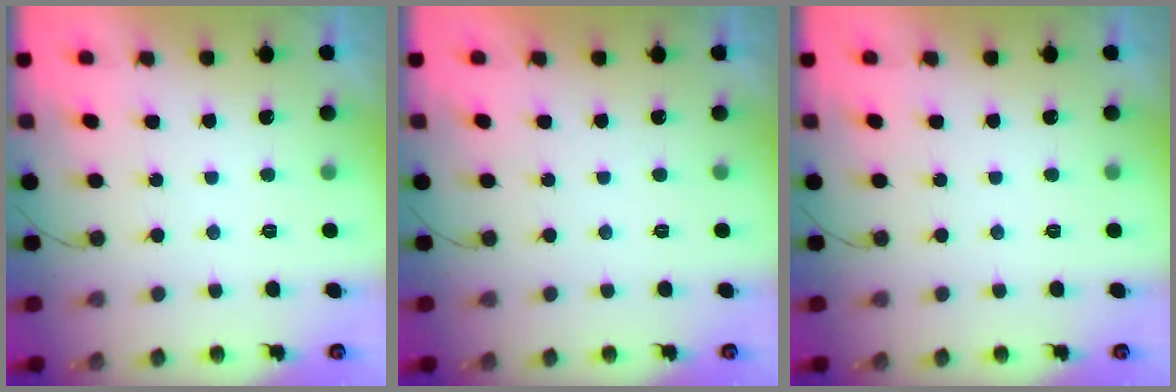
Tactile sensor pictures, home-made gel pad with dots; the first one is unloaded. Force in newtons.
{"total": 1.8, "press": 1.8, "slide": 0.0}
{"total": 0.0}